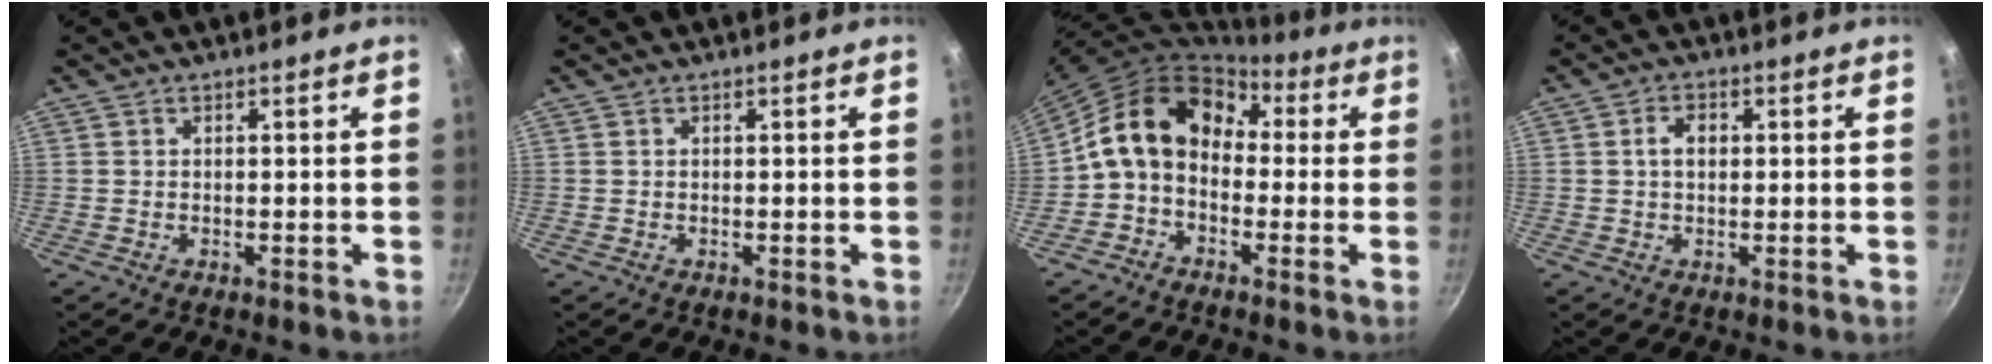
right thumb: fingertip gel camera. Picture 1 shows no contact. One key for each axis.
{"total": 0.0}
{"total": 13.8, "fx": 1.0, "fy": 10.2, "fz": 9.3, "tx": -0.145, "ty": 0.045, "tz": -0.008}
{"total": 3.3, "fx": 0.4, "fy": 2.3, "fz": 2.3, "tx": -0.029, "ty": 0.009, "tz": 0.005}